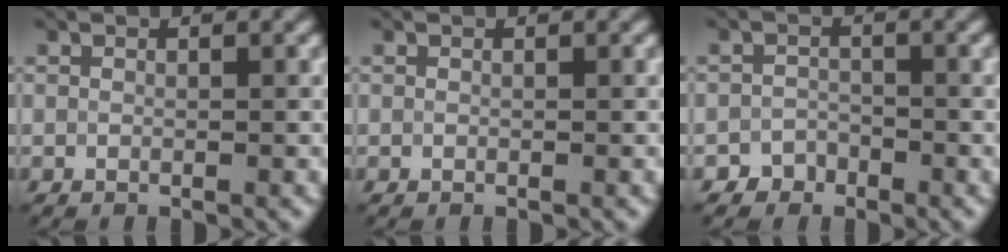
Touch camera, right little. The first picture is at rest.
{"total": 0.0}
{"total": 1.6, "force": [-1.2, 1.1, 0.0], "torque": [0.011, 0.006, -0.023]}